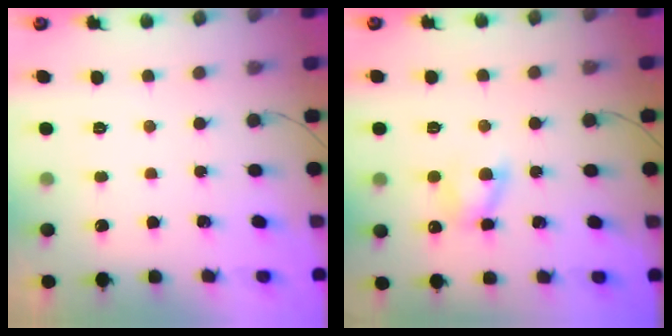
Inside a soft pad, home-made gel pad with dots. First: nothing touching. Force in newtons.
{"total": 5.9, "press": 5.8, "slide": 1.3}